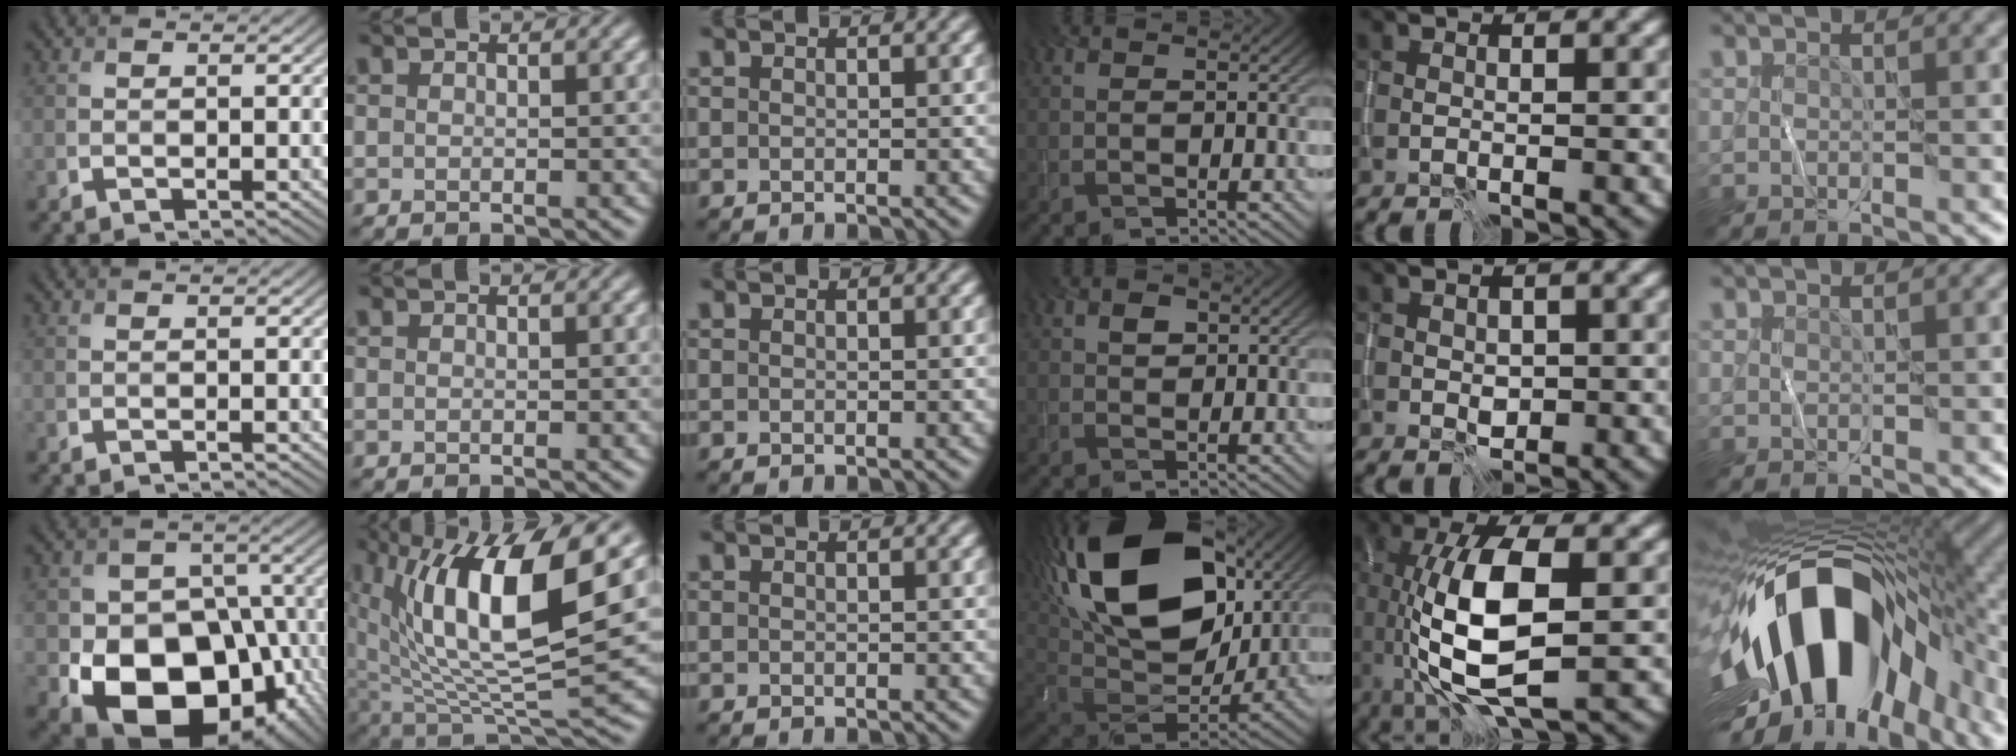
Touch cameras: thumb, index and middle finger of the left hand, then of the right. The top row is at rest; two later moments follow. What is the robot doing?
{"motion": "wipe", "object": "whiteboard"}